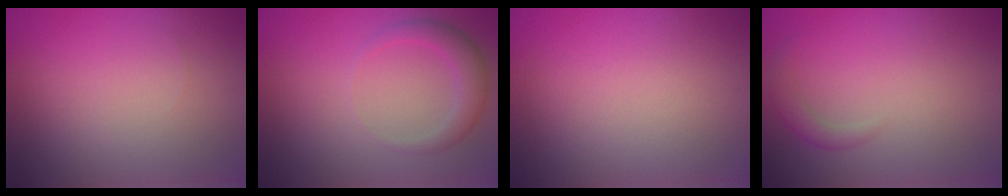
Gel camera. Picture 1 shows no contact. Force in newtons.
{"total": 2.7, "press": 2.7, "slide": 0.1}
{"total": 0.0}
{"total": 1.5, "press": 1.5, "slide": 0.1}